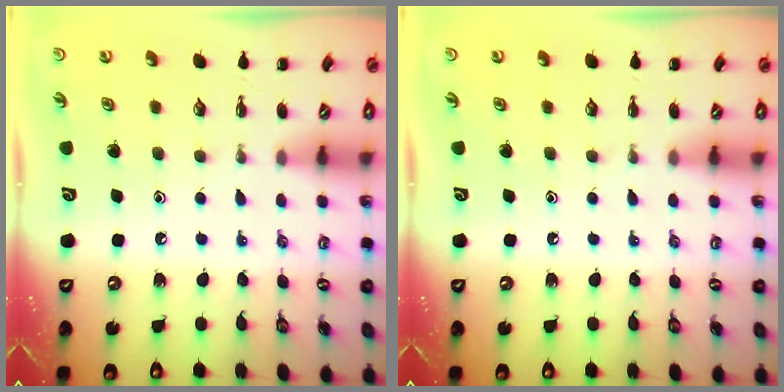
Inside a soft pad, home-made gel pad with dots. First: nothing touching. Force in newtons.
{"total": 0.0}